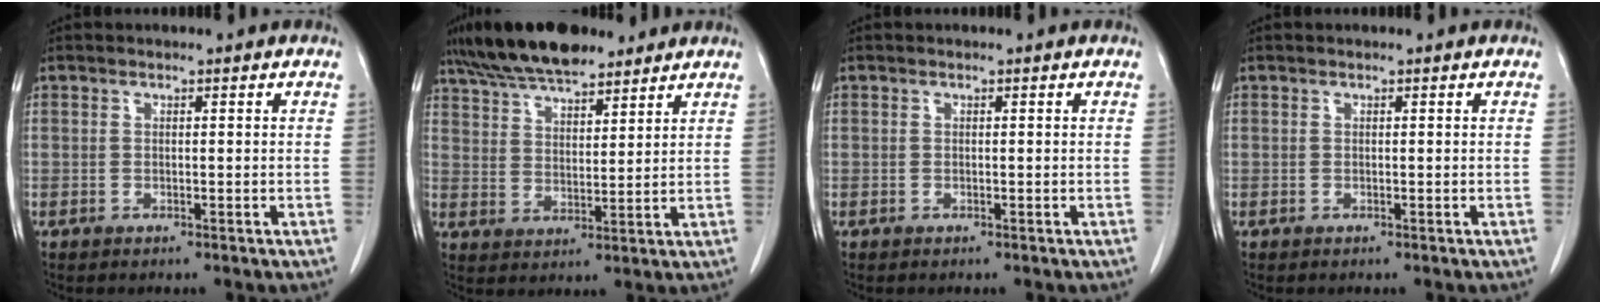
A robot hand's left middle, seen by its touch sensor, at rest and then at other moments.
{"total": 13.1, "force": [10.6, 3.6, 6.8], "torque": [-0.121, 0.023, 0.186]}
{"total": 0.0}
{"total": 0.0}